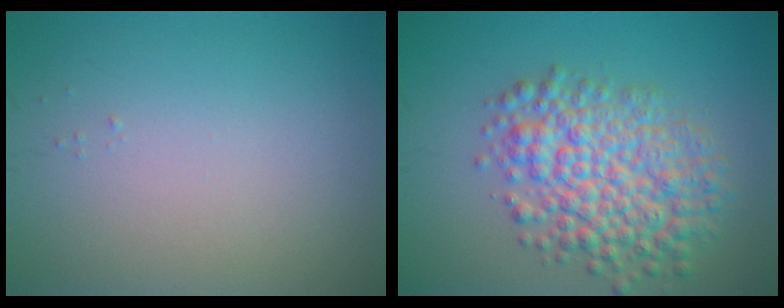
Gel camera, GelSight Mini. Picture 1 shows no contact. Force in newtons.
{"total": 7.2, "press": 7.2, "slide": 0.2}